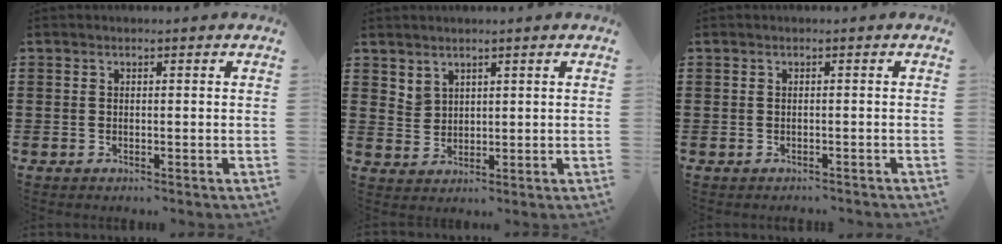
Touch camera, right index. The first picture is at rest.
{"total": 2.7, "force": [2.3, 1.4, 0.1], "torque": [-0.008, 0.003, 0.046]}
{"total": 0.6, "force": [-0.6, 0.3, -0.1], "torque": [0.001, 0.002, -0.013]}